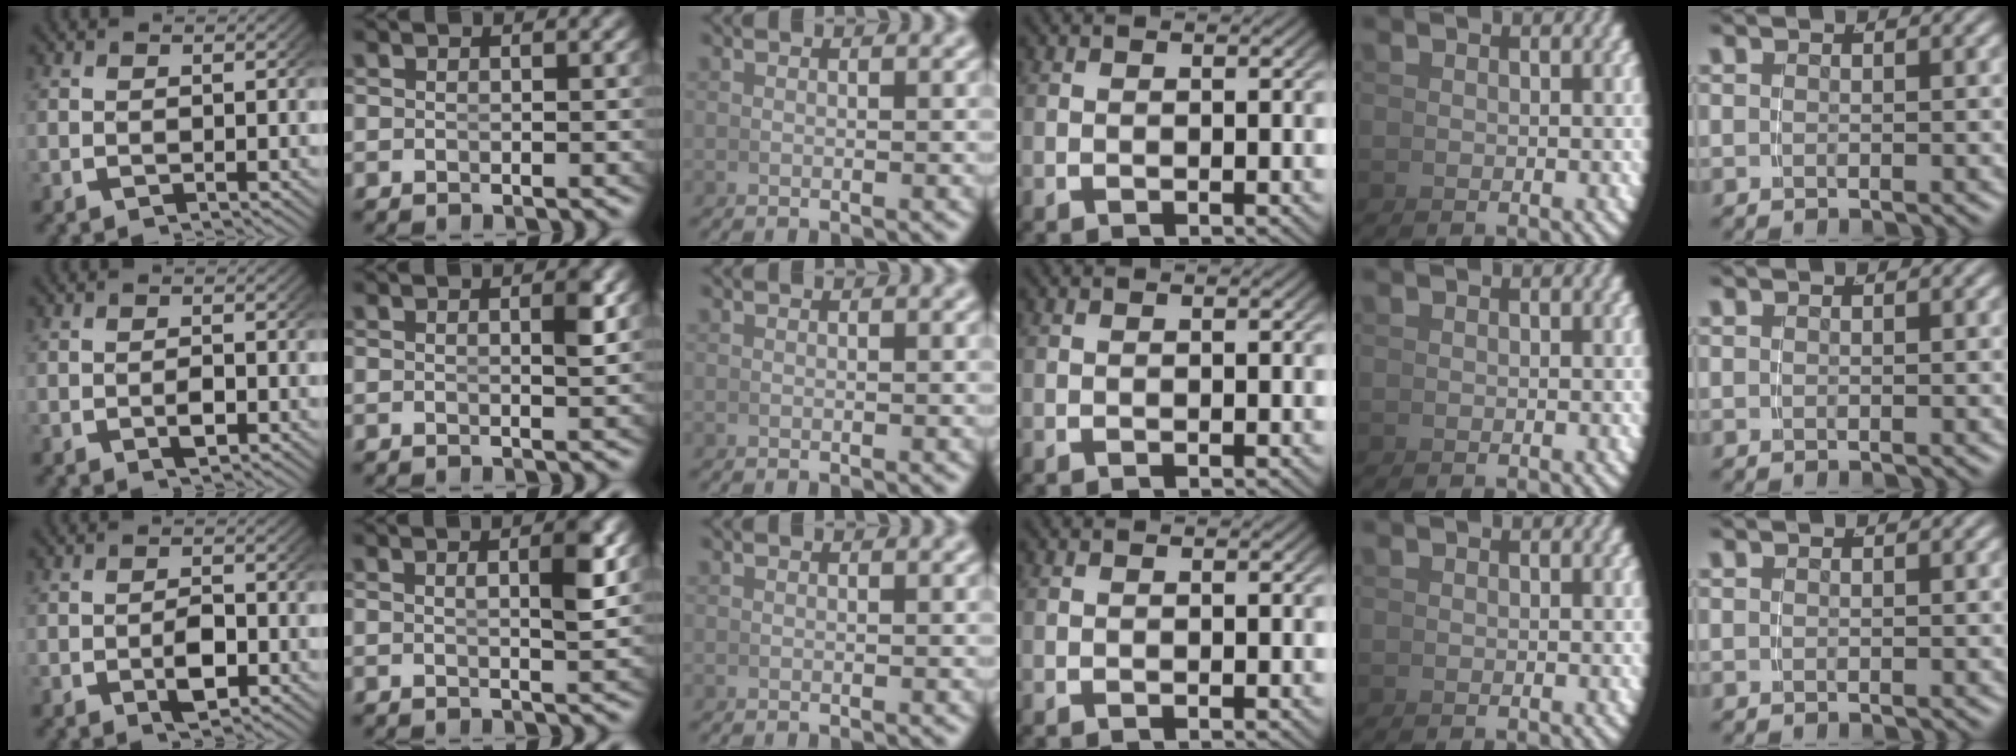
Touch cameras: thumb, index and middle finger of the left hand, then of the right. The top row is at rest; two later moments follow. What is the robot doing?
{"motion": "grasp_and_lifting", "object": "pen"}